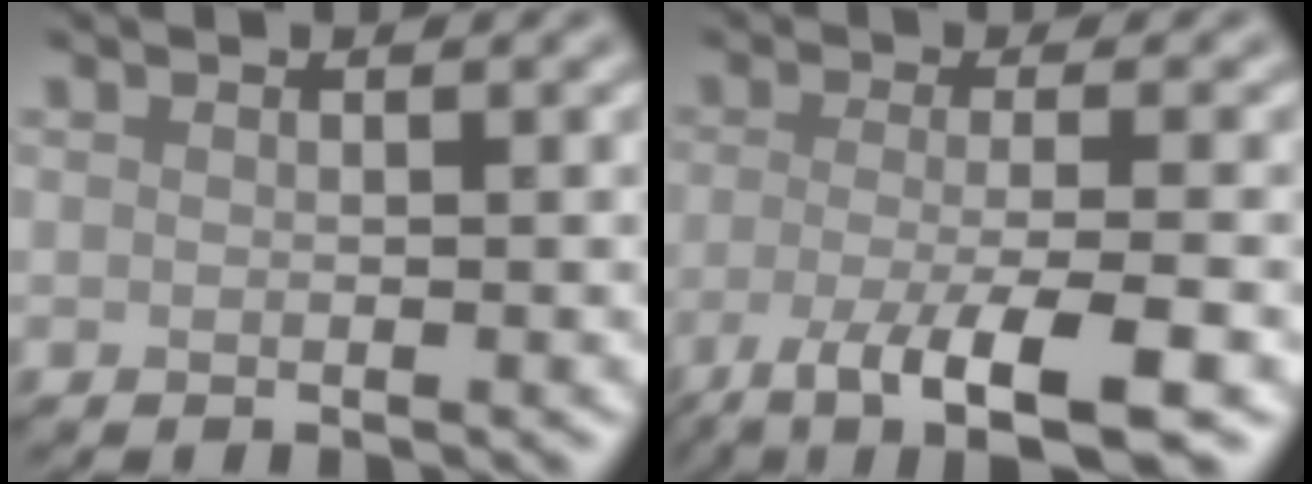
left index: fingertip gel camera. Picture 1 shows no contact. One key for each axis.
{"total": 7.4, "fx": -3.6, "fy": 1.7, "fz": 6.2, "tx": -0.098, "ty": -0.013, "tz": -0.069}